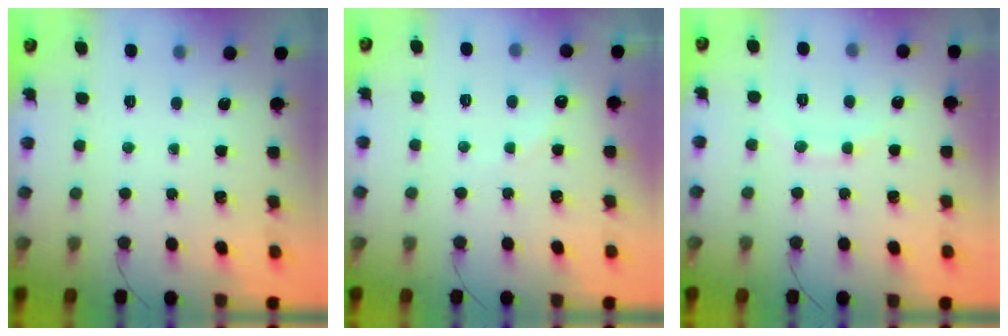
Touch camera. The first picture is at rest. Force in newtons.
{"total": 3.9, "press": 3.8, "slide": 1.0}
{"total": 6.8, "press": 6.6, "slide": 1.3}